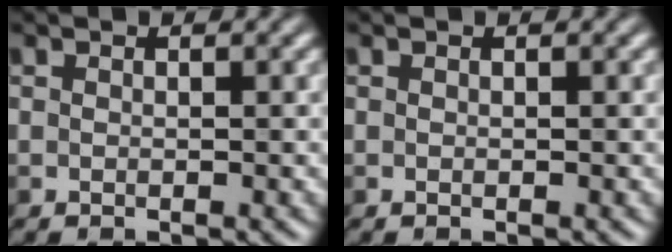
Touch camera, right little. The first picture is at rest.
{"total": 0.0}